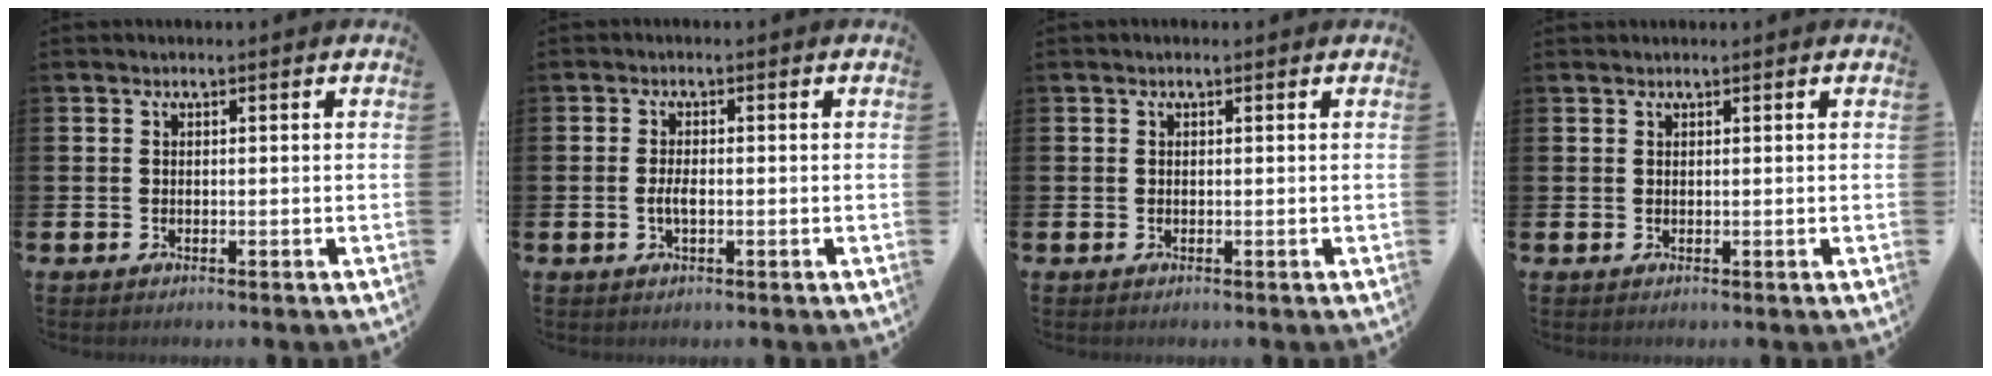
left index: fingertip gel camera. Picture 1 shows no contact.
{"total": 1.8, "force": [-0.4, 0.7, 1.6], "torque": [-0.030, 0.000, -0.008]}
{"total": 0.0}
{"total": 0.6, "force": [0.6, 0.1, 0.0], "torque": [0.000, 0.001, 0.011]}